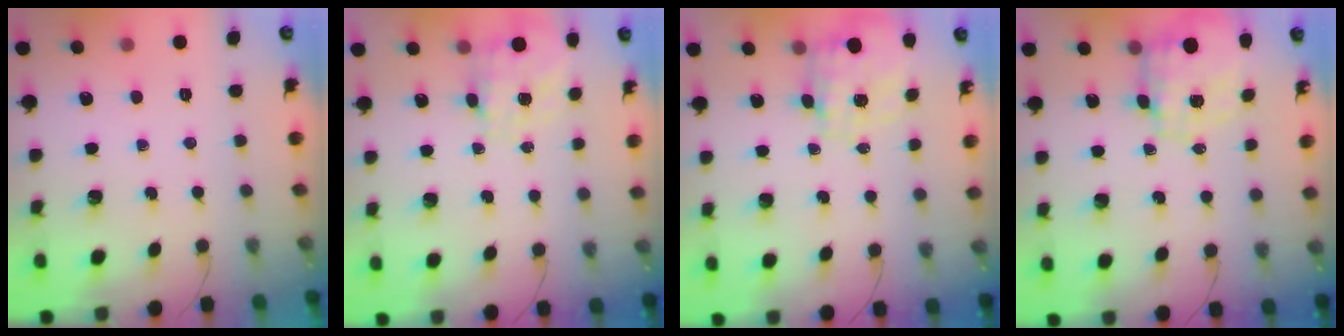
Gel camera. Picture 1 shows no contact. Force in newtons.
{"total": 5.2, "press": 5.1, "slide": 0.8}
{"total": 2.9, "press": 2.7, "slide": 1.2}
{"total": 3.9, "press": 3.5, "slide": 1.6}